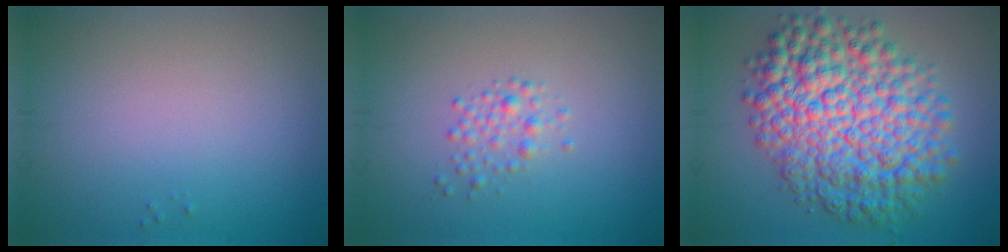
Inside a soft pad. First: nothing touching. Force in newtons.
{"total": 2.2, "press": 2.2, "slide": 0.1}
{"total": 11.4, "press": 11.4, "slide": 0.2}